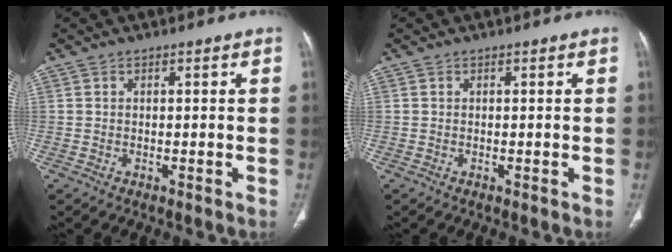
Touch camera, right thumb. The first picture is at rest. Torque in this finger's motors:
{"motor_torque": [0.00, 0.00, -0.13, 0.13, 0.00]}